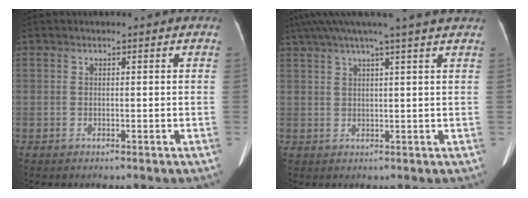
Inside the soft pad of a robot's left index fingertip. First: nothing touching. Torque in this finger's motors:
{"motor_torque": [0.25, -1.54, 0.25, 0.14]}